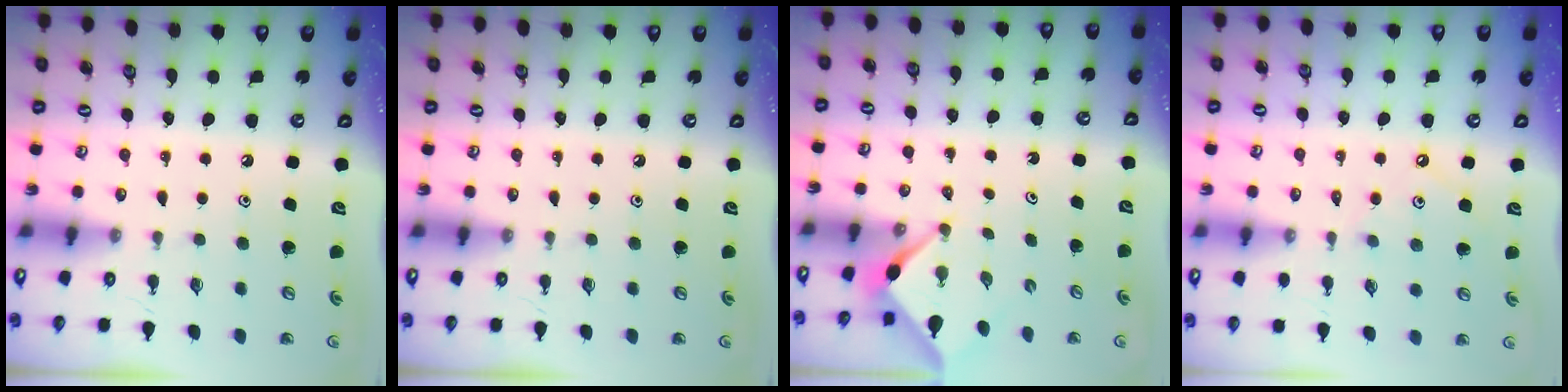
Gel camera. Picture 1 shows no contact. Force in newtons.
{"total": 0.0}
{"total": 3.1, "press": 3.1, "slide": 0.4}
{"total": 1.6, "press": 1.6, "slide": 0.1}